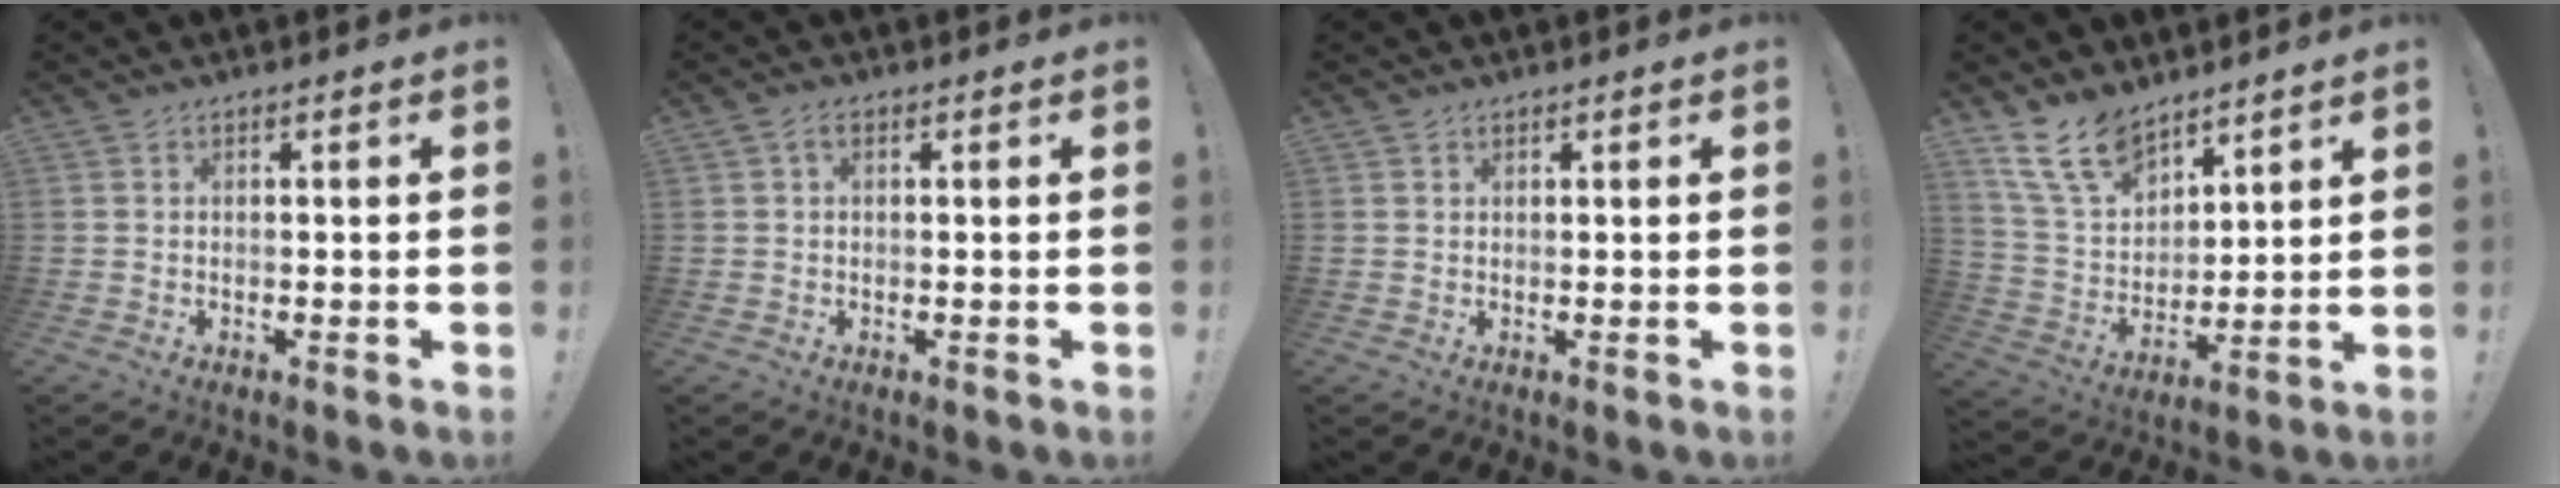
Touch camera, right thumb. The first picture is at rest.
{"total": 1.9, "force": [0.6, 1.2, 1.3], "torque": [-0.024, 0.005, 0.010]}
{"total": 0.9, "force": [0.7, 0.6, 0.2], "torque": [-0.004, 0.000, 0.014]}
{"total": 13.9, "force": [10.5, 6.9, 6.0], "torque": [-0.133, -0.061, 0.204]}